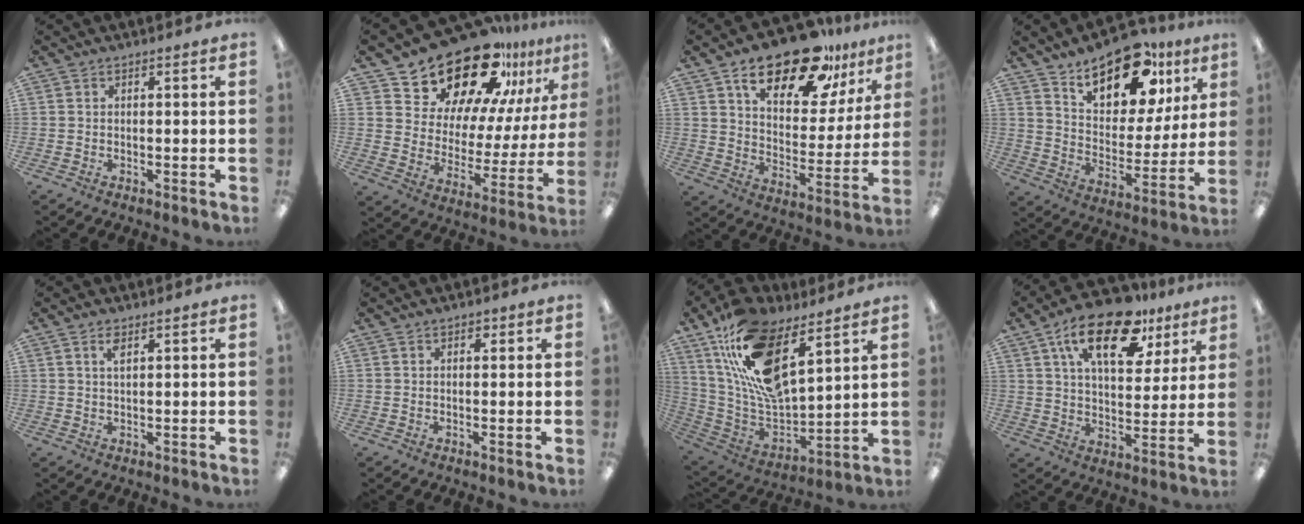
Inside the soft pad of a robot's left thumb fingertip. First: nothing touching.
{"total": 25.2, "force": [19.9, 11.4, 10.4], "torque": [-0.166, -0.135, 0.350]}
{"total": 21.6, "force": [14.8, 9.2, 12.7], "torque": [-0.198, -0.078, 0.250]}
{"total": 17.1, "force": [12.2, 8.2, 8.7], "torque": [-0.131, -0.071, 0.214]}
{"total": 2.6, "force": [1.6, 1.1, 1.8], "torque": [-0.032, 0.000, 0.027]}
{"total": 1.4, "force": [0.8, 0.9, 0.6], "torque": [-0.005, 0.000, 0.012]}
{"total": 21.4, "force": [11.7, 10.0, 14.9], "torque": [-0.287, -0.060, 0.209]}
{"total": 20.2, "force": [11.5, 9.5, 13.6], "torque": [-0.219, -0.045, 0.193]}